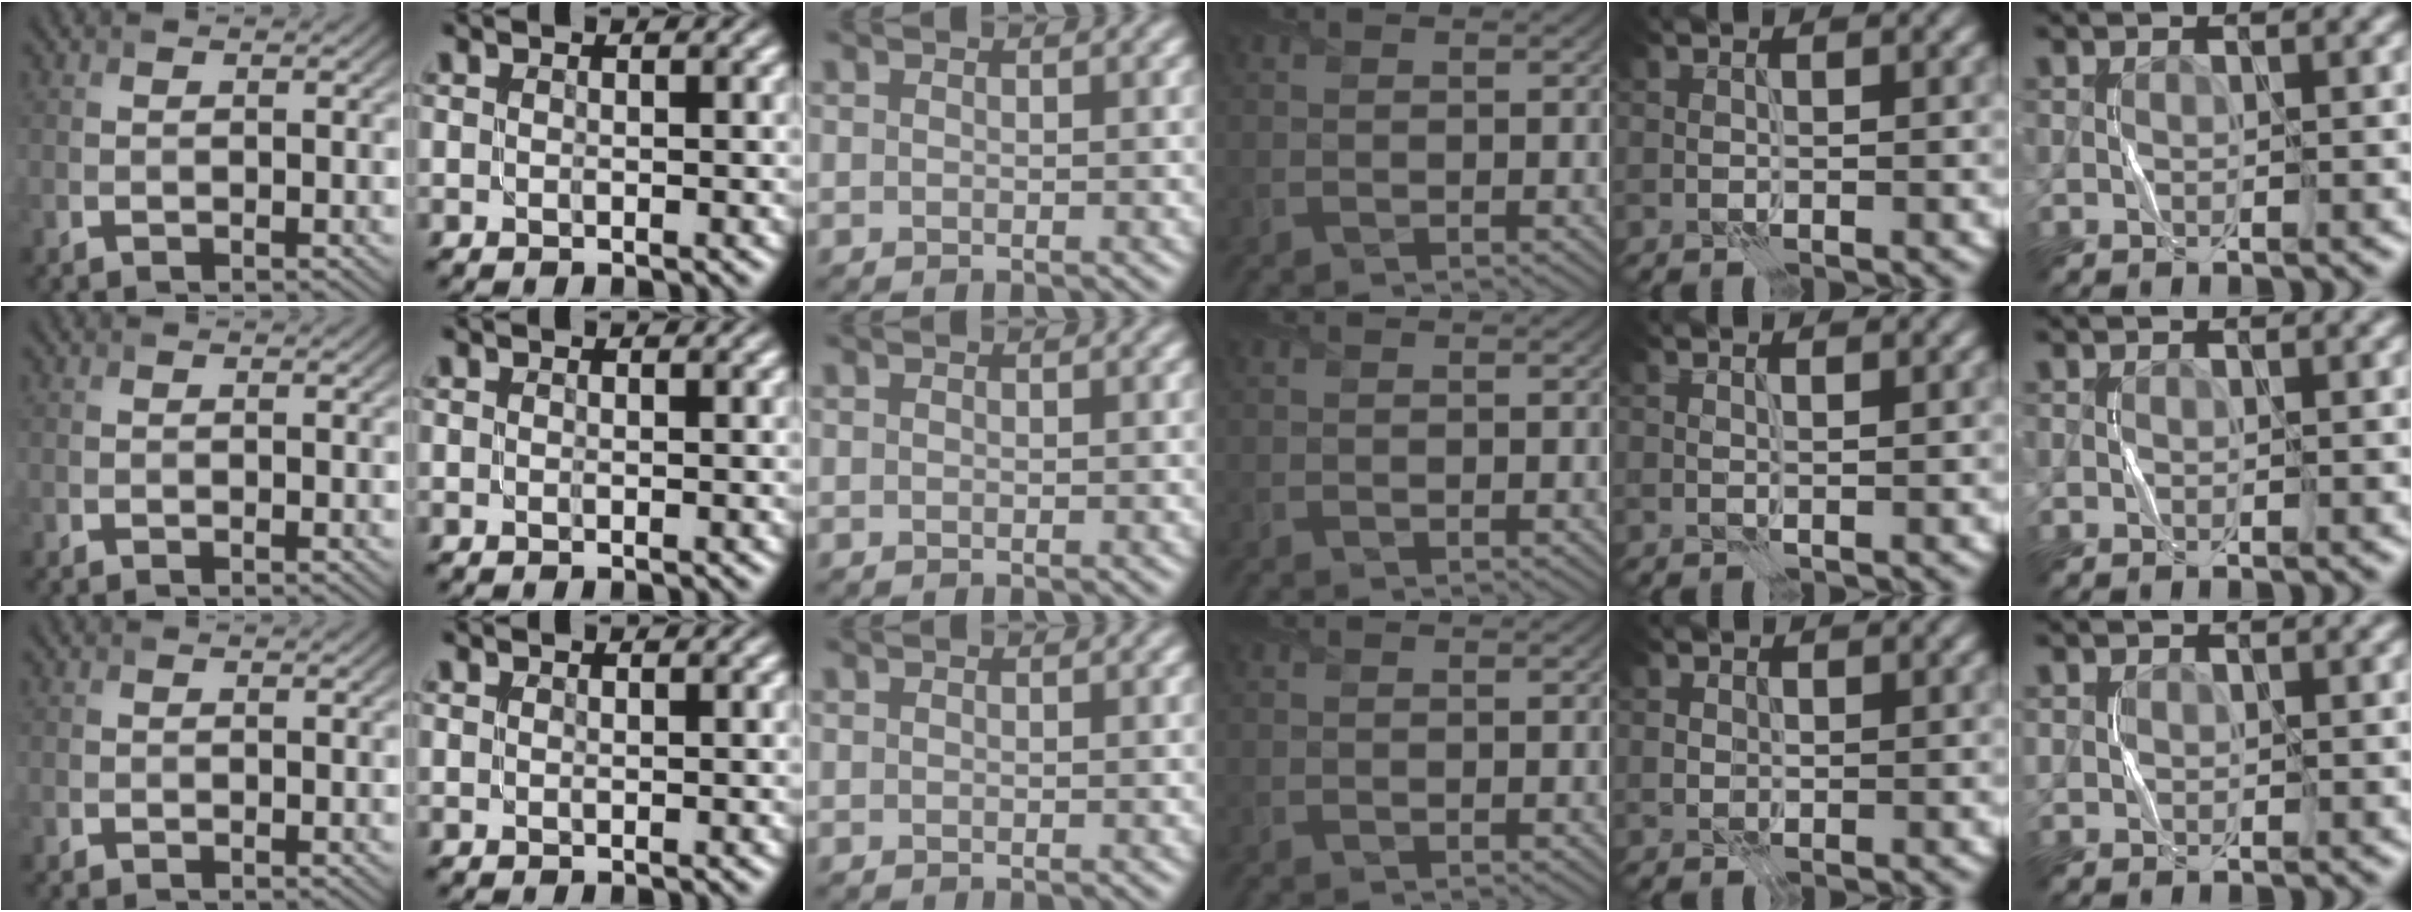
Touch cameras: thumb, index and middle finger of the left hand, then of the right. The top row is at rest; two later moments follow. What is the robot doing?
{"motion": "fold", "object": "shorts"}